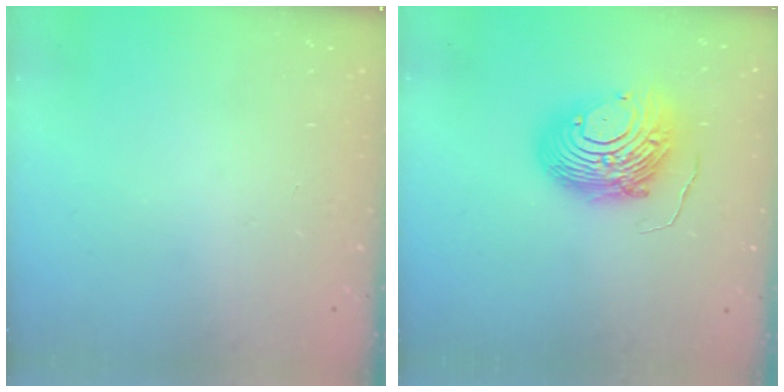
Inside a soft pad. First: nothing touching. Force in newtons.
{"total": 15.1, "press": 15.1, "slide": 1.6}